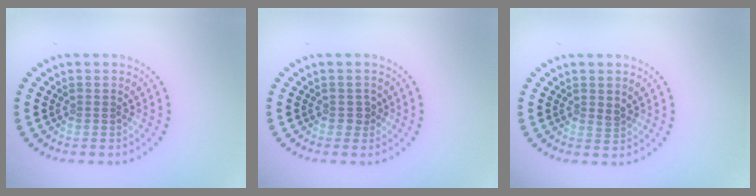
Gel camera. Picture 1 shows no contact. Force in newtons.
{"total": 0.9, "press": 0.9, "slide": 0.3}
{"total": 0.9, "press": 0.8, "slide": 0.5}